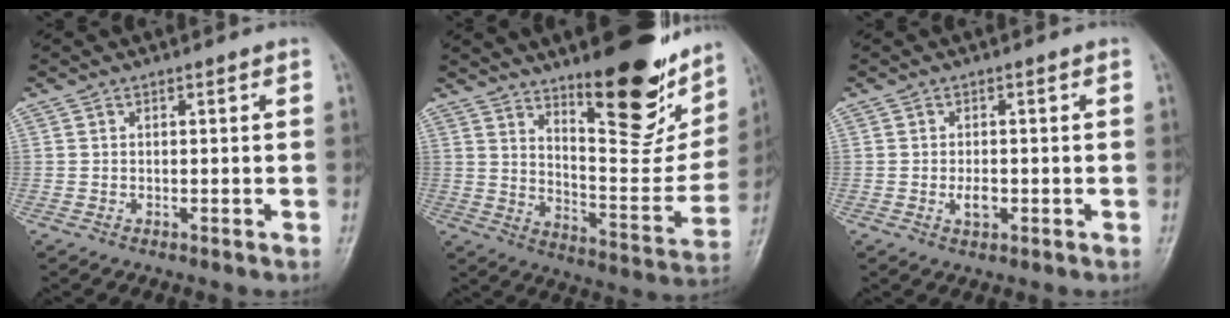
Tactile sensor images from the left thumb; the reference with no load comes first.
{"total": 23.4, "force": [15.0, 7.6, 16.2], "torque": [-0.178, -0.092, 0.227]}
{"total": 2.5, "force": [-0.6, 1.4, 2.0], "torque": [-0.033, 0.000, -0.009]}